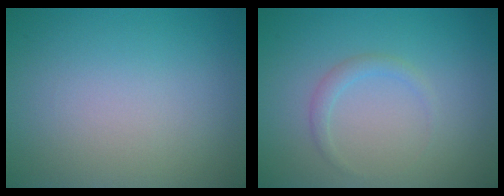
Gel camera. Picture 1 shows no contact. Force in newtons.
{"total": 1.1, "press": 1.1, "slide": 0.1}